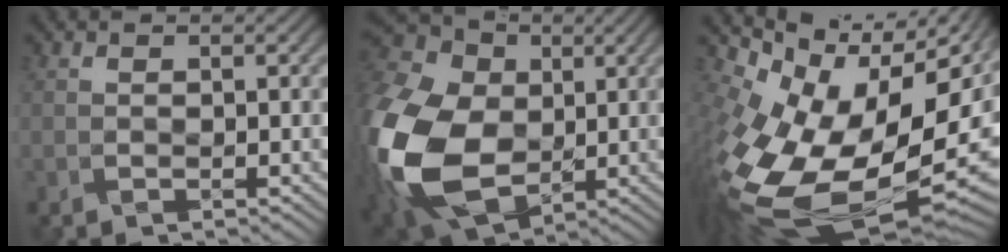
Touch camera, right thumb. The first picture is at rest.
{"total": 19.6, "force": [-1.1, 14.5, 13.2], "torque": [-0.365, -0.025, -0.014]}
{"total": 18.4, "force": [-2.8, 11.5, 14.0], "torque": [-0.258, -0.055, -0.014]}